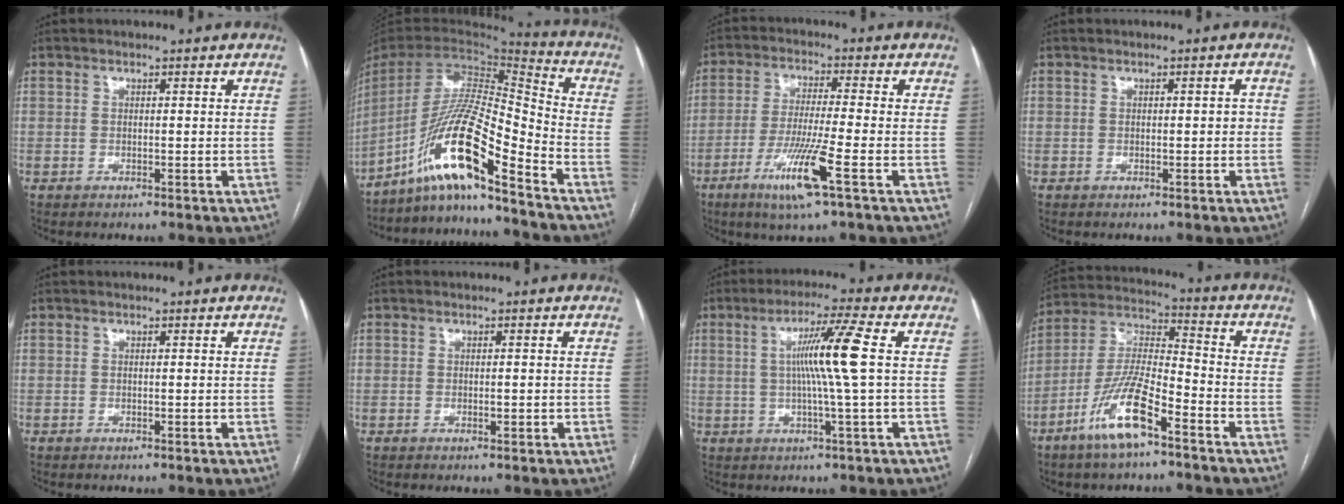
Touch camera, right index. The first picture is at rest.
{"total": 15.6, "force": [-11.0, 0.1, 11.1], "torque": [-0.212, 0.006, -0.202]}
{"total": 9.8, "force": [-4.5, -0.6, 8.7], "torque": [-0.170, -0.020, -0.087]}
{"total": 1.1, "force": [-0.1, 0.5, 1.0], "torque": [-0.008, 0.004, -0.003]}
{"total": 0.0}
{"total": 1.0, "force": [-0.2, 0.4, 0.9], "torque": [-0.013, -0.001, -0.001]}
{"total": 8.8, "force": [1.0, -1.7, 8.5], "torque": [-0.152, 0.003, 0.021]}
{"total": 10.4, "force": [-5.7, 2.4, 8.4], "torque": [-0.178, -0.005, -0.105]}